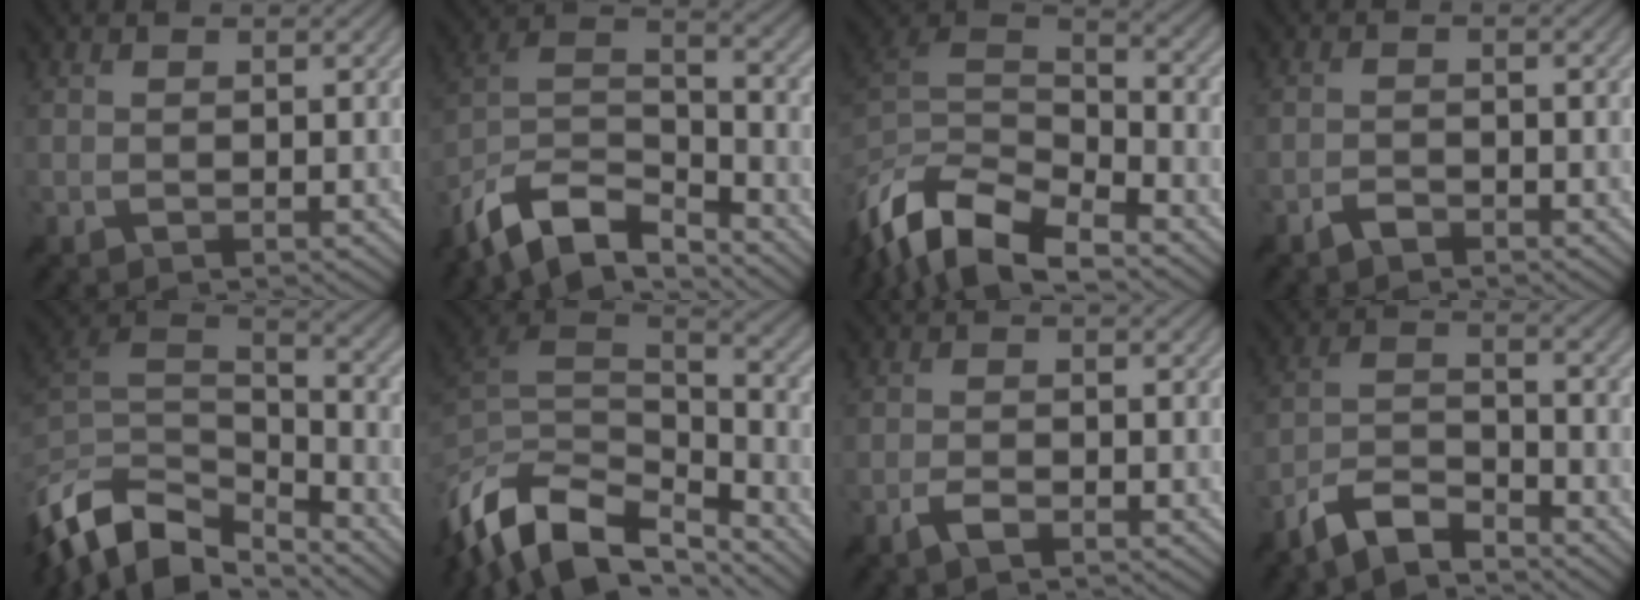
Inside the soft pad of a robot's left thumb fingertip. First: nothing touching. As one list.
[{"total": 12.3, "force": [-9.8, 4.1, 6.2], "torque": [-0.134, 0.002, -0.192]}, {"total": 14.7, "force": [-10.8, 5.3, 8.3], "torque": [-0.213, -0.015, -0.185]}, {"total": 1.7, "force": [-1.5, 0.6, 0.6], "torque": [-0.011, 0.002, -0.033]}, {"total": 13.8, "force": [-9.1, 6.5, 8.1], "torque": [-0.217, -0.015, -0.155]}, {"total": 15.0, "force": [-9.2, 7.6, 9.1], "torque": [-0.249, -0.026, -0.152]}, {"total": 1.8, "force": [-1.3, 0.5, 1.2], "torque": [-0.023, 0.002, -0.028]}, {"total": 6.4, "force": [-5.4, 1.6, 3.0], "torque": [-0.060, -0.002, -0.116]}]